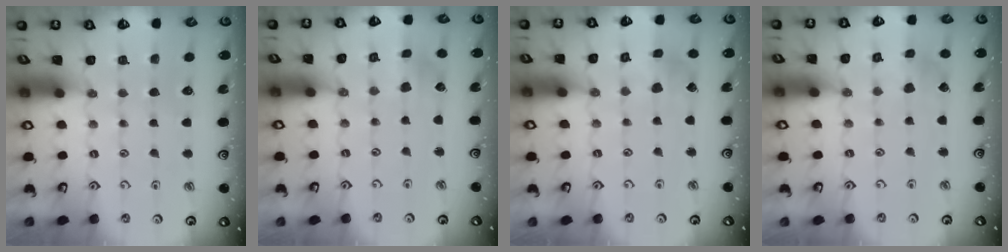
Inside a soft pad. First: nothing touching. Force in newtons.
{"total": 2.3, "press": 2.3, "slide": 0.5}
{"total": 3.2, "press": 3.2, "slide": 0.3}
{"total": 3.0, "press": 3.0, "slide": 0.4}